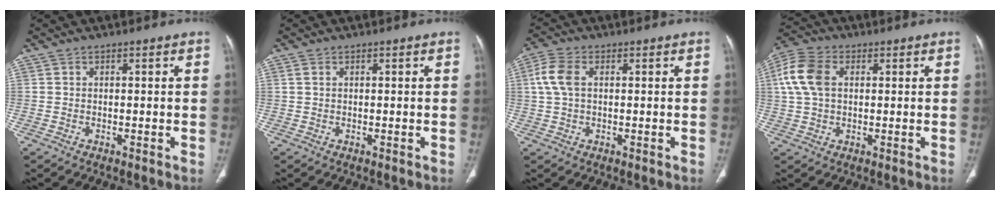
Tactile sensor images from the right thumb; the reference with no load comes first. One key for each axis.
{"total": 0.9, "fx": 0.3, "fy": 0.6, "fz": 0.5, "tx": -0.014, "ty": 0.008, "tz": 0.009}
{"total": 5.6, "fx": 0.8, "fy": 3.6, "fz": 4.3, "tx": -0.109, "ty": 0.017, "tz": 0.016}
{"total": 9.3, "fx": 1.7, "fy": 6.4, "fz": 6.6, "tx": -0.150, "ty": 0.020, "tz": 0.031}